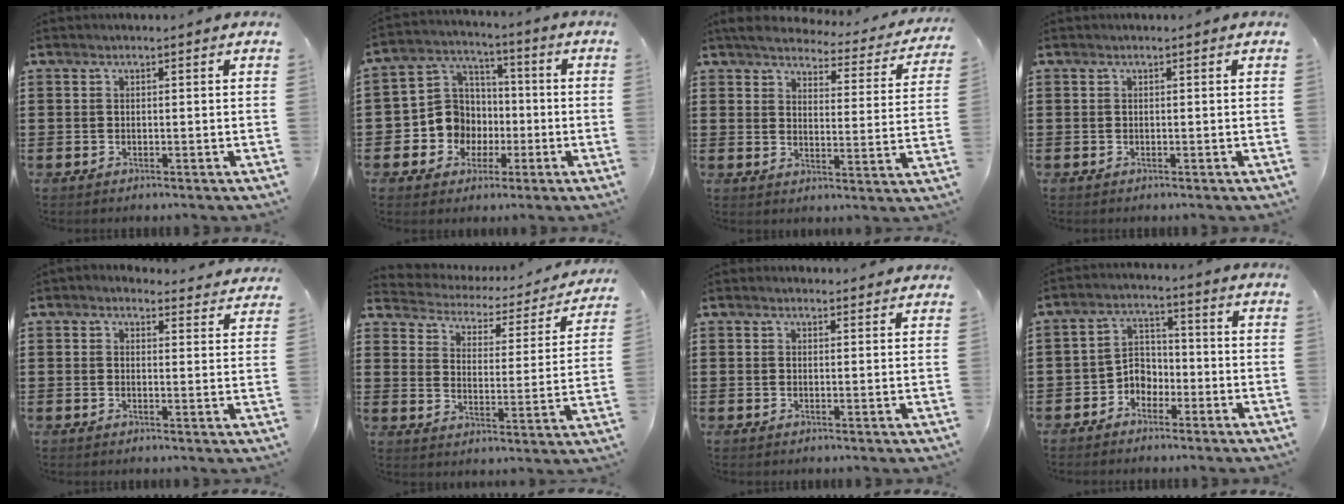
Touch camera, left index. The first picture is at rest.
{"total": 9.1, "force": [-1.5, 8.6, 2.7], "torque": [-0.098, 0.011, -0.024]}
{"total": 3.9, "force": [3.8, 0.3, 0.8], "torque": [-0.040, -0.028, 0.062]}
{"total": 0.0}
{"total": 2.6, "force": [2.5, 0.7, 0.4], "torque": [-0.008, -0.013, 0.044]}
{"total": 2.3, "force": [2.1, 1.0, 0.3], "torque": [-0.026, -0.021, 0.025]}
{"total": 1.4, "force": [1.4, 0.3, 0.0], "torque": [-0.004, 0.002, 0.027]}
{"total": 4.1, "force": [-2.8, 2.9, 1.0], "torque": [-0.029, 0.009, -0.061]}